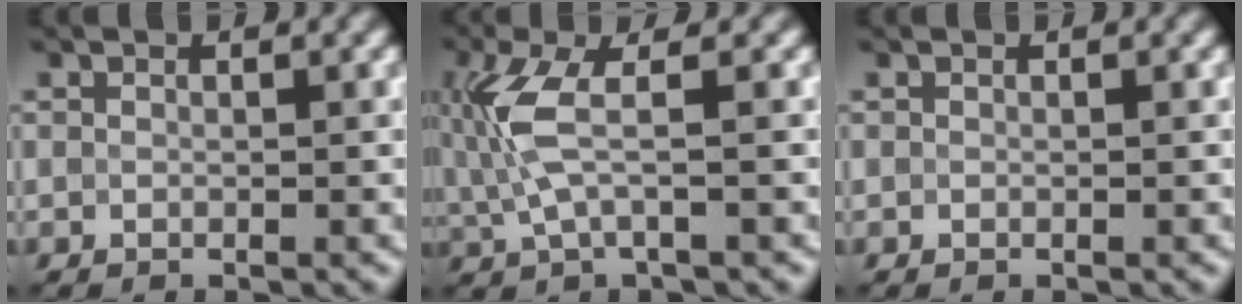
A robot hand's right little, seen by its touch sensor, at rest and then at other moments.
{"total": 4.7, "force": [0.4, 1.6, 4.4], "torque": [-0.118, -0.002, 0.009]}
{"total": 0.0}